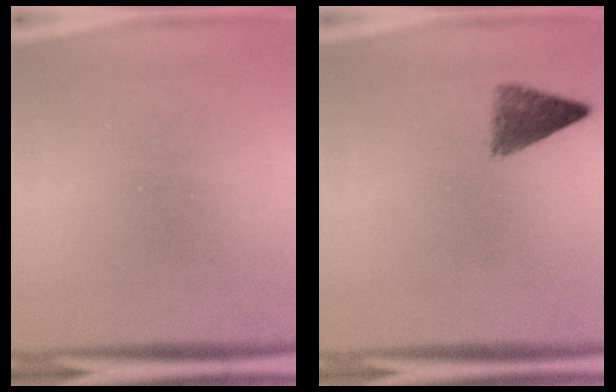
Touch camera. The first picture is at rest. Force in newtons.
{"total": 3.8}